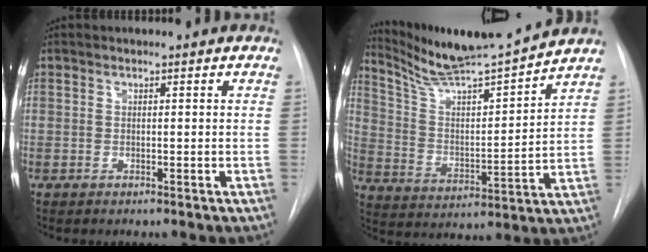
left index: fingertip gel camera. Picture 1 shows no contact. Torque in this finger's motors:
{"motor_torque": [0.25, -0.37, 0.10, 0.05]}